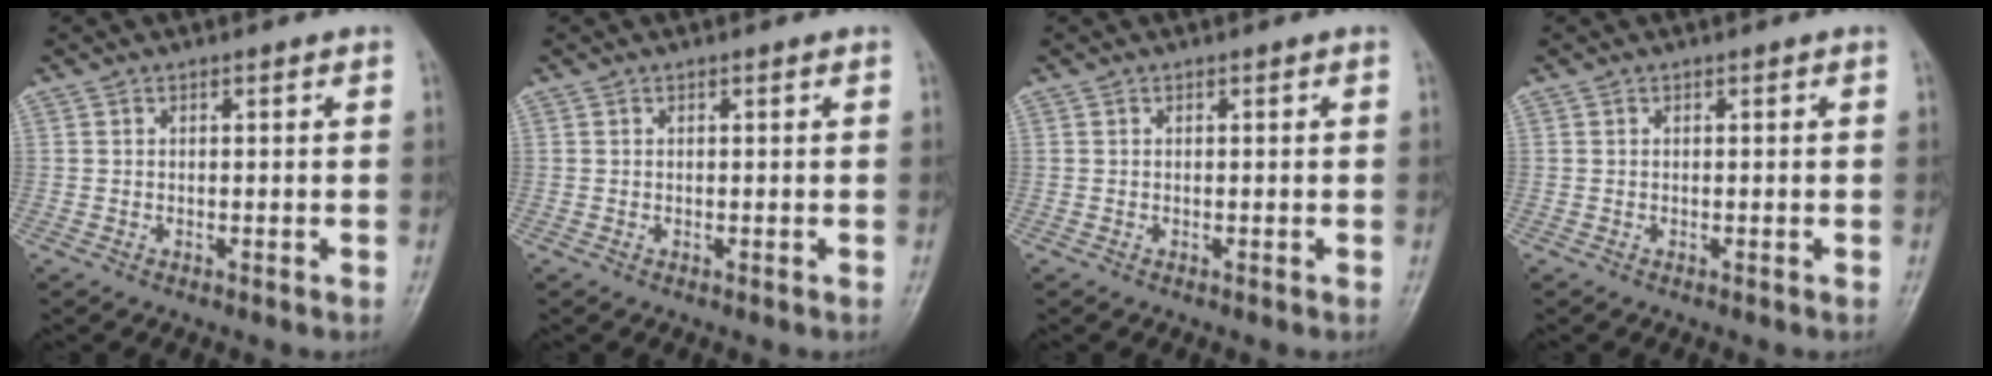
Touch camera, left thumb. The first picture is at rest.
{"total": 0.0}
{"total": 0.0}
{"total": 0.0}